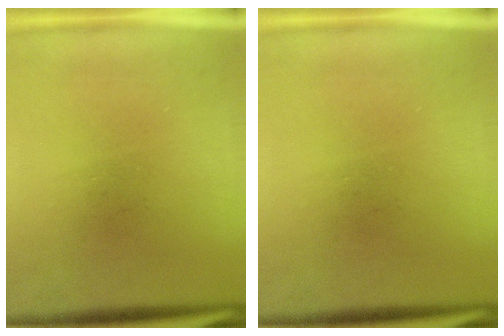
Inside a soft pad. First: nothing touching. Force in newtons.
{"total": 0.0}